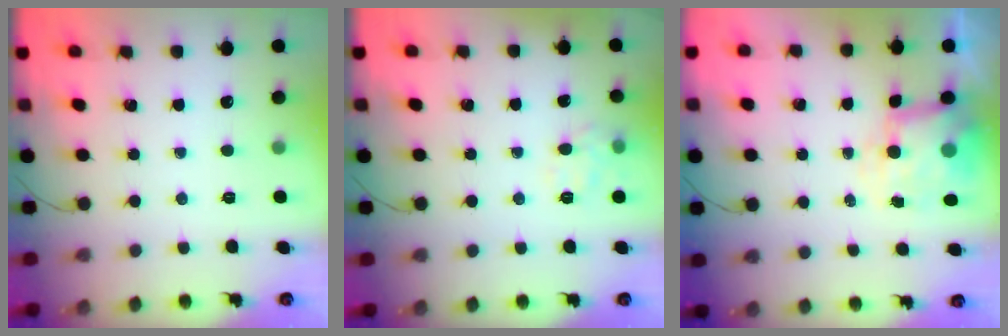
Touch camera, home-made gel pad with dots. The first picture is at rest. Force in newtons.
{"total": 5.4, "press": 5.3, "slide": 1.3}
{"total": 7.6, "press": 7.4, "slide": 1.7}